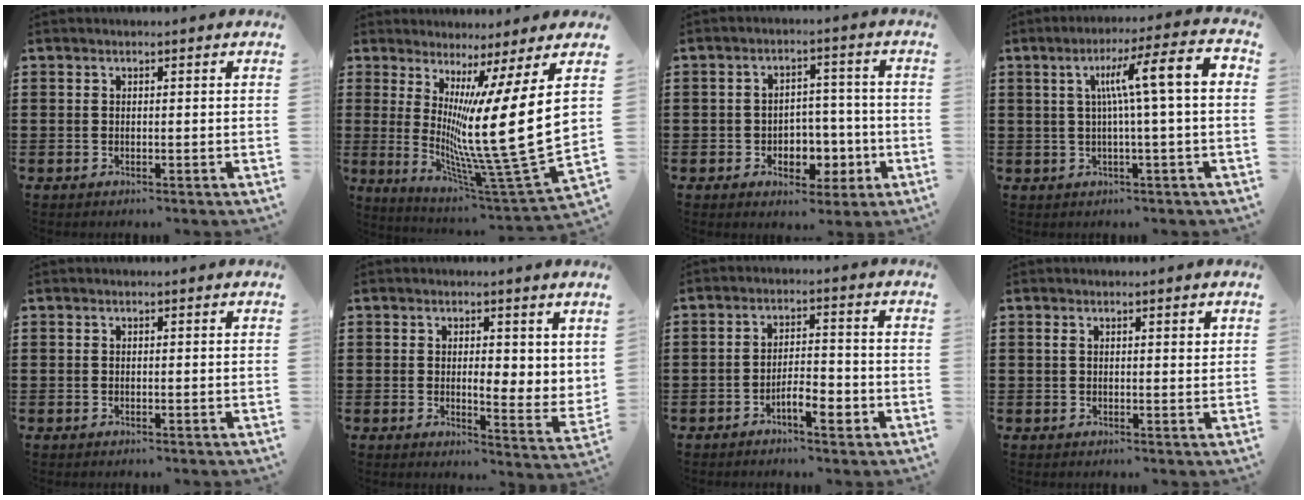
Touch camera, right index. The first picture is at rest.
{"total": 18.0, "force": [3.6, 1.4, 17.6], "torque": [-0.323, -0.070, 0.051]}
{"total": 5.4, "force": [-1.8, 4.2, 2.8], "torque": [-0.040, 0.008, -0.036]}
{"total": 9.8, "force": [1.4, 0.5, 9.7], "torque": [-0.176, 0.003, 0.015]}
{"total": 0.0}
{"total": 3.1, "force": [1.6, 1.4, 2.2], "torque": [-0.034, -0.008, 0.024]}
{"total": 5.0, "force": [-2.7, 1.6, 3.9], "torque": [-0.064, 0.007, -0.050]}
{"total": 1.3, "force": [0.6, 0.5, 1.0], "torque": [-0.013, -0.001, 0.010]}